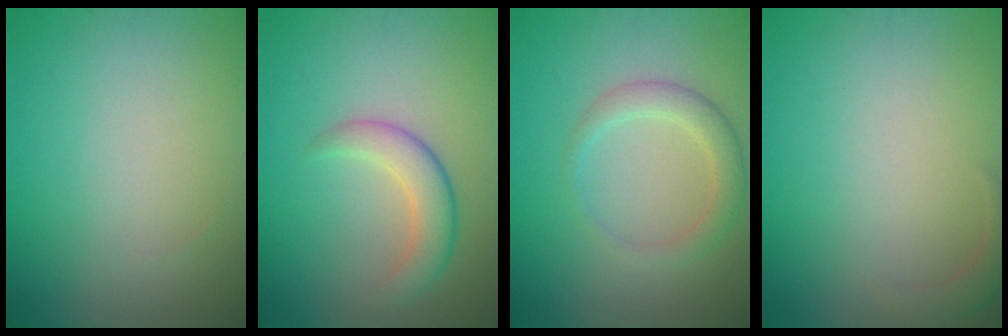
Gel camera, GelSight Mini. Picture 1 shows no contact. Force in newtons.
{"total": 3.5, "press": 3.5, "slide": 0.1}
{"total": 2.6, "press": 2.6, "slide": 0.4}
{"total": 1.6, "press": 1.6, "slide": 0.3}